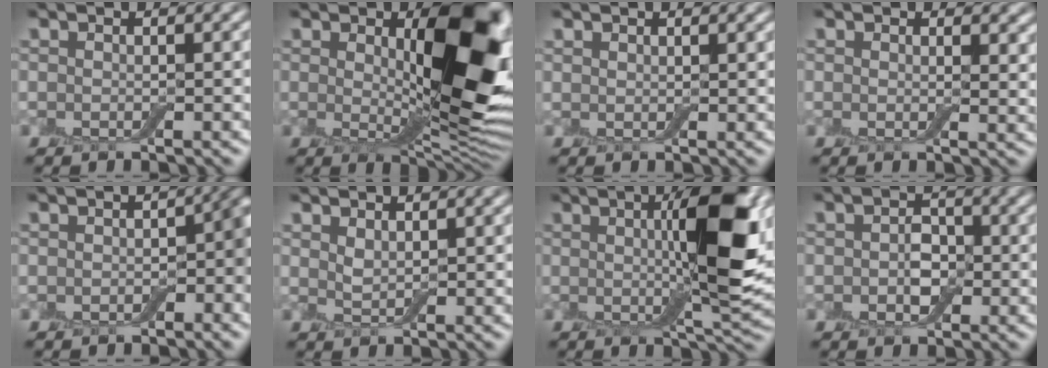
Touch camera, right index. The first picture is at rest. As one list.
[{"total": 10.9, "force": [1.9, 5.1, 9.5], "torque": [-0.122, -0.009, 0.044]}, {"total": 0.7, "force": [0.7, 0.2, 0.2], "torque": [-0.005, 0.000, 0.015]}, {"total": 2.2, "force": [1.0, 1.4, 1.3], "torque": [-0.018, -0.006, 0.014]}, {"total": 3.8, "force": [-0.5, 2.3, 2.9], "torque": [-0.032, -0.003, -0.013]}, {"total": 0.9, "force": [0.8, 0.2, 0.3], "torque": [-0.013, 0.000, 0.020]}, {"total": 8.9, "force": [2.1, 1.7, 8.4], "torque": [-0.124, 0.003, 0.036]}, {"total": 2.0, "force": [-0.2, 1.5, 1.3], "torque": [-0.023, 0.001, -0.007]}]